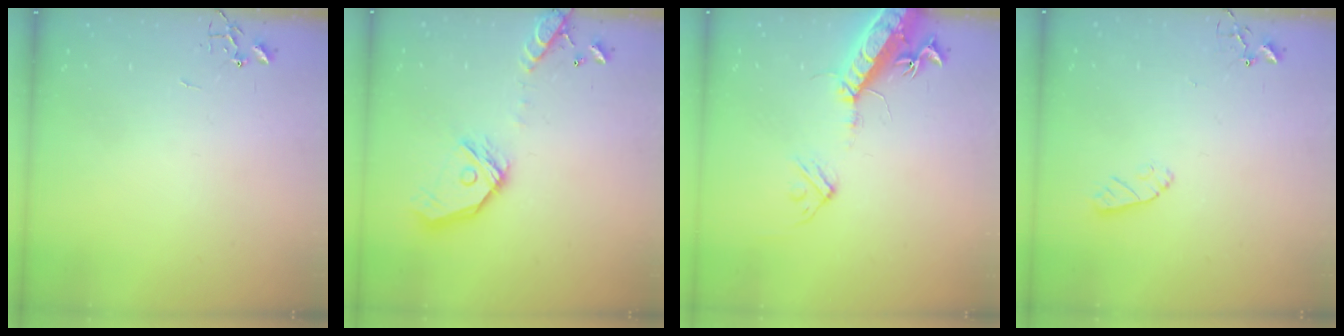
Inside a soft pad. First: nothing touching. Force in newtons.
{"total": 17.0, "press": 16.8, "slide": 2.7}
{"total": 17.3, "press": 16.8, "slide": 3.9}
{"total": 6.0, "press": 6.0, "slide": 0.3}